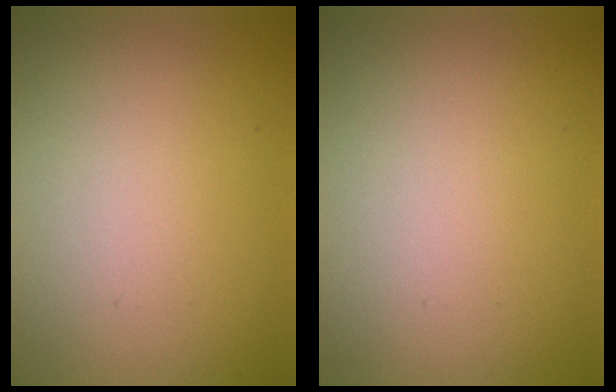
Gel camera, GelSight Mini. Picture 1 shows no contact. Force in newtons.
{"total": 0.0}